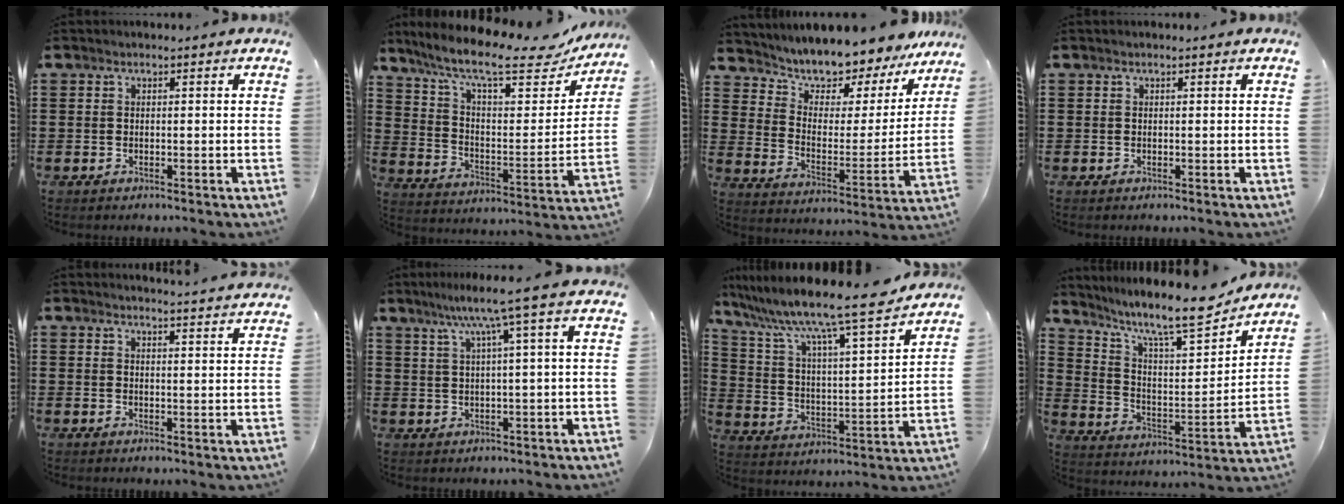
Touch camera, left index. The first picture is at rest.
{"total": 12.1, "force": [9.2, 2.4, 7.5], "torque": [-0.162, -0.051, 0.152]}
{"total": 6.4, "force": [6.3, 1.5, 0.0], "torque": [-0.043, -0.060, 0.108]}
{"total": 0.0}
{"total": 2.6, "force": [2.5, -0.5, 0.1], "torque": [-0.009, -0.013, 0.046]}
{"total": 6.3, "force": [2.8, -0.5, 5.6], "torque": [-0.115, -0.001, 0.043]}
{"total": 10.4, "force": [8.9, 0.1, 5.5], "torque": [-0.143, -0.063, 0.141]}
{"total": 9.8, "force": [8.0, 1.7, 5.4], "torque": [-0.122, -0.056, 0.130]}